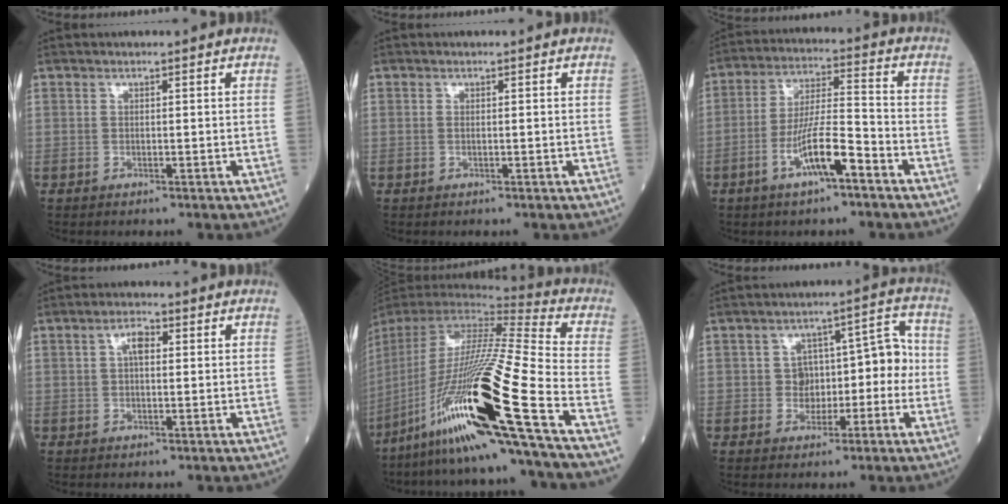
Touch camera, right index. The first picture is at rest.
{"total": 0.6, "force": [0.0, 0.2, 0.6], "torque": [-0.014, -0.001, 0.002]}
{"total": 9.4, "force": [-4.8, 1.2, 8.0], "torque": [-0.154, 0.001, -0.086]}
{"total": 2.8, "force": [0.7, 1.2, 2.5], "torque": [-0.046, 0.010, 0.011]}
{"total": 28.9, "force": [-13.6, -0.4, 25.5], "torque": [-0.493, -0.056, -0.255]}
{"total": 7.2, "force": [-1.3, 5.3, 4.8], "torque": [-0.051, 0.044, -0.017]}